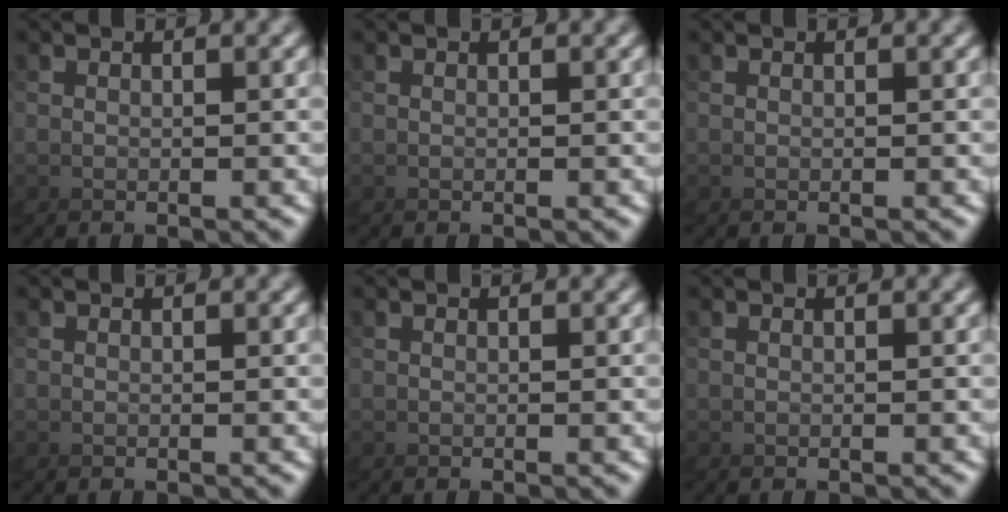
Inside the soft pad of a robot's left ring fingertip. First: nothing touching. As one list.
[{"total": 0.0}, {"total": 0.0}, {"total": 0.0}, {"total": 0.0}, {"total": 0.0}]